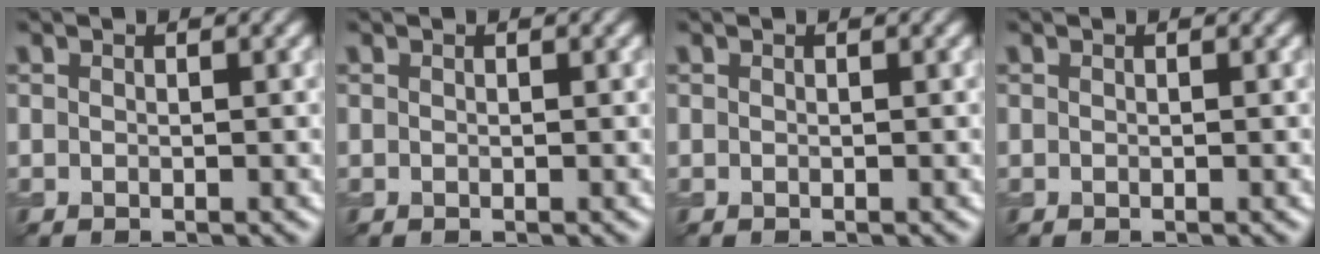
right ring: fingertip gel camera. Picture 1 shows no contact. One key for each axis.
{"total": 0.0}
{"total": 0.0}
{"total": 0.0}